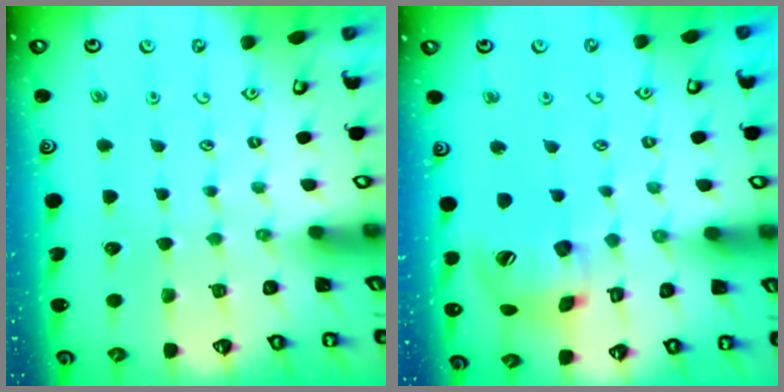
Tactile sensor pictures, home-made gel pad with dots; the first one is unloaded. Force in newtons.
{"total": 16.0, "press": 15.9, "slide": 2.3}